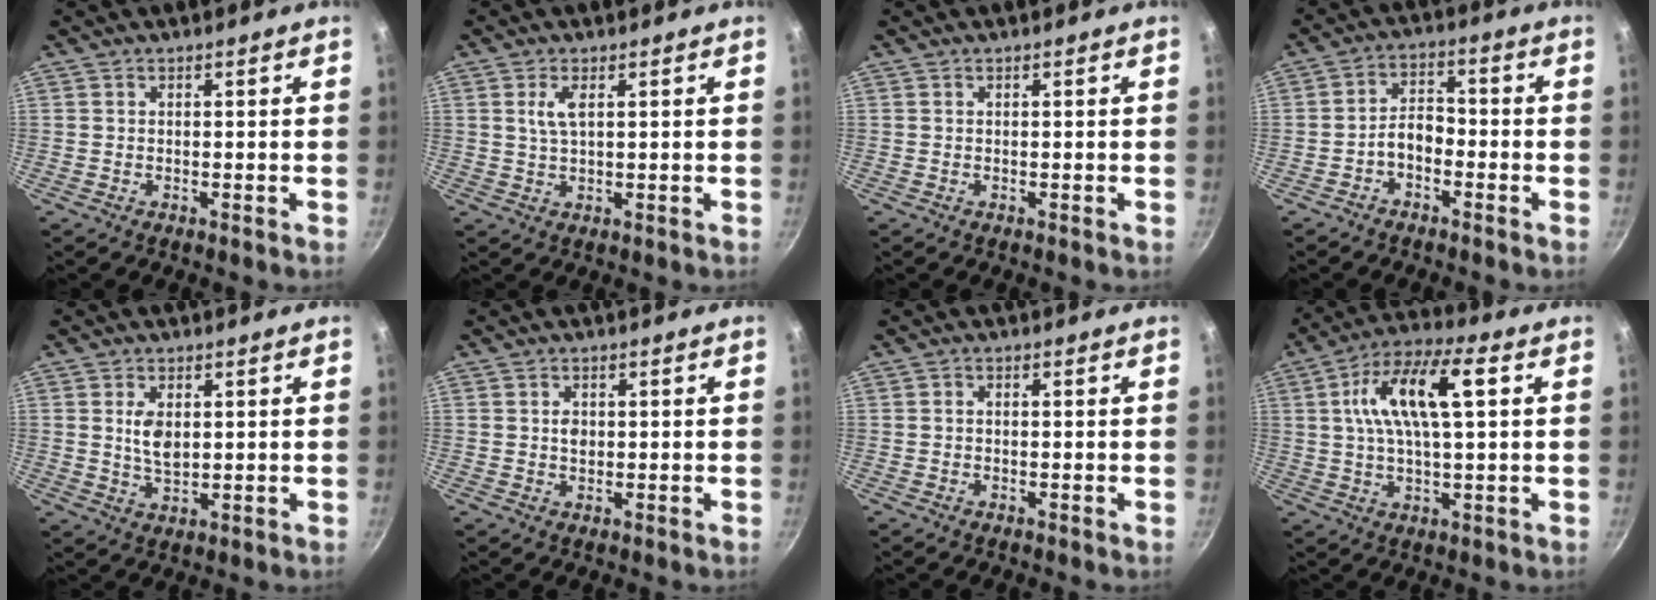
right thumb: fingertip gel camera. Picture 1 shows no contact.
{"total": 3.2, "force": [1.1, 1.3, 2.8], "torque": [-0.062, -0.001, 0.025]}
{"total": 0.0}
{"total": 5.2, "force": [-2.1, 3.3, 3.4], "torque": [-0.047, 0.030, -0.048]}
{"total": 5.1, "force": [1.0, 2.9, 4.1], "torque": [-0.069, -0.009, 0.024]}
{"total": 2.2, "force": [0.2, 1.6, 1.4], "torque": [-0.015, 0.001, 0.005]}
{"total": 0.6, "force": [-0.2, 0.5, 0.4], "torque": [-0.003, 0.001, -0.008]}
{"total": 14.7, "force": [3.5, 5.3, 13.2], "torque": [-0.251, 0.020, 0.057]}